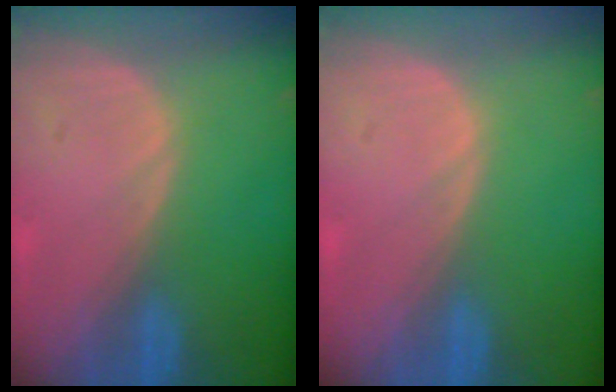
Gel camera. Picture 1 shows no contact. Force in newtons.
{"total": 0.0}